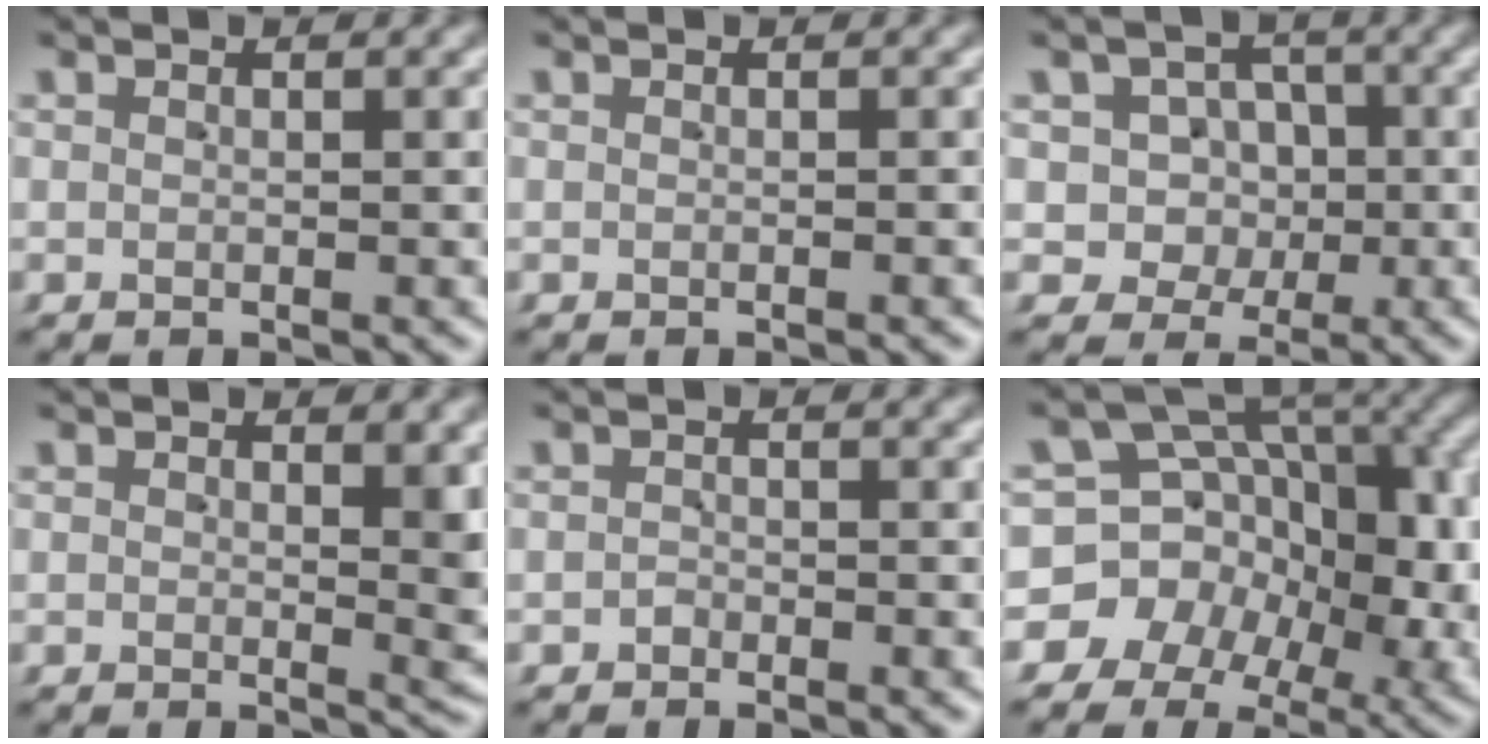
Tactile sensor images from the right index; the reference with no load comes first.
{"total": 0.0}
{"total": 8.6, "force": [-0.4, 8.2, 2.5], "torque": [-0.066, -0.036, -0.008]}
{"total": 1.7, "force": [0.6, 0.2, 1.5], "torque": [-0.014, -0.011, 0.012]}
{"total": 0.9, "force": [-0.8, 0.3, -0.2], "torque": [0.007, 0.000, -0.017]}
{"total": 16.8, "force": [-1.1, 14.5, 8.5], "torque": [-0.193, -0.048, -0.022]}